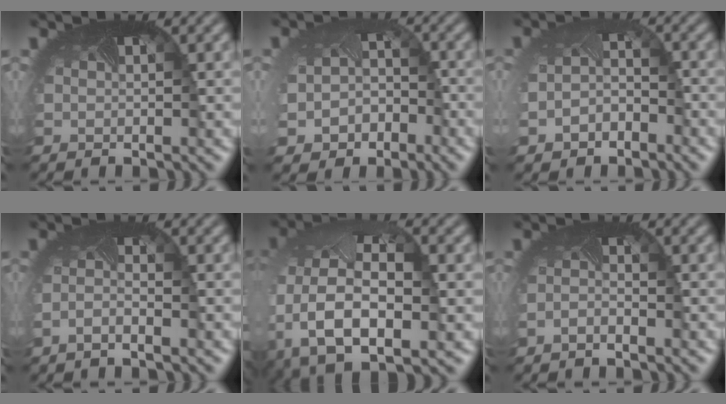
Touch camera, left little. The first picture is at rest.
{"total": 5.0, "force": [-2.3, 4.0, 2.1], "torque": [-0.048, -0.029, -0.026]}
{"total": 3.4, "force": [-2.0, 2.4, 1.4], "torque": [-0.048, -0.018, -0.037]}
{"total": 1.0, "force": [-0.9, -0.4, 0.4], "torque": [-0.025, -0.007, -0.023]}
{"total": 10.6, "force": [-2.8, 6.3, 8.2], "torque": [-0.193, -0.019, -0.043]}
{"total": 0.9, "force": [-0.7, -0.4, -0.1], "torque": [-0.014, -0.006, -0.017]}